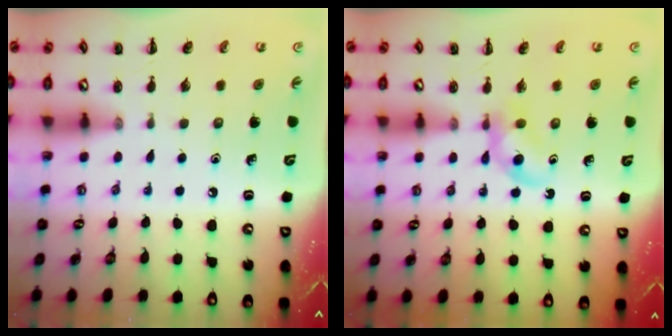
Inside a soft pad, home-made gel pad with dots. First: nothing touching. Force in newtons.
{"total": 3.9, "press": 3.5, "slide": 1.7}